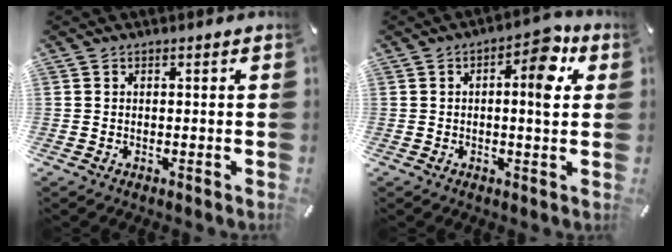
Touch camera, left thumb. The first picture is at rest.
{"total": 8.1, "force": [2.2, 3.1, 7.2], "torque": [-0.076, -0.016, 0.023]}